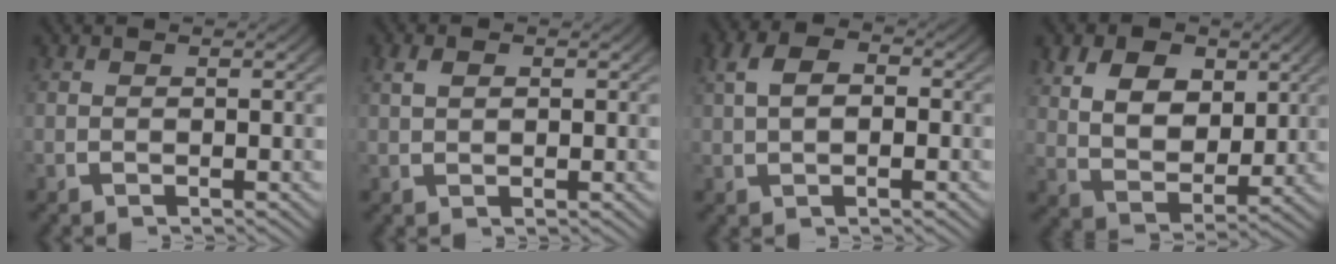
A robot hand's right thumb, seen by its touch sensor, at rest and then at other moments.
{"total": 1.8, "force": [0.9, 1.1, 1.1], "torque": [-0.020, 0.003, 0.018]}
{"total": 4.6, "force": [1.0, 3.1, 3.2], "torque": [-0.053, 0.008, 0.014]}
{"total": 8.5, "force": [1.4, 6.2, 5.6], "torque": [-0.110, -0.035, 0.033]}